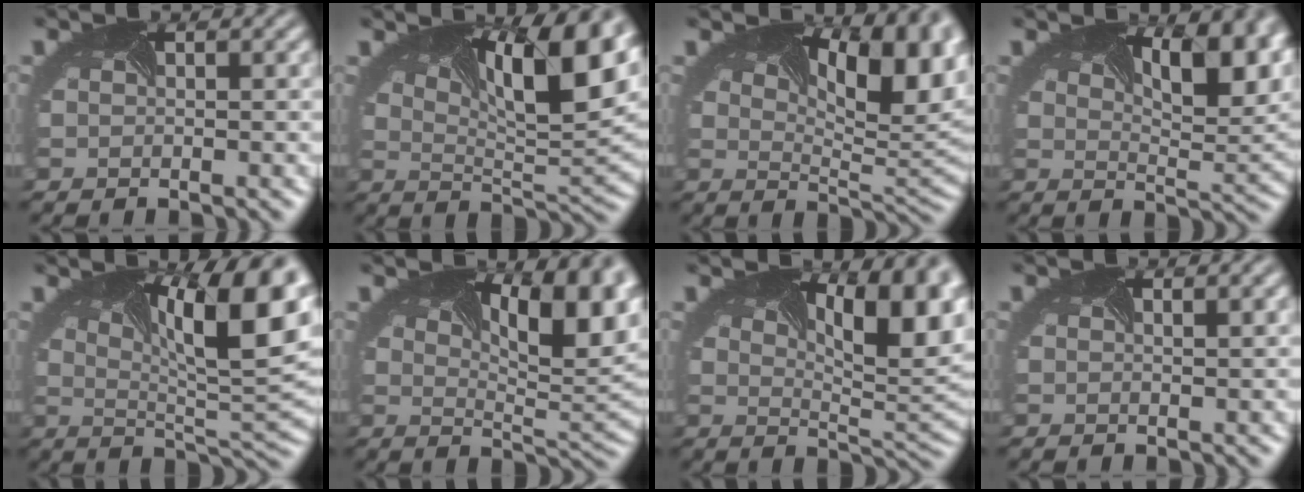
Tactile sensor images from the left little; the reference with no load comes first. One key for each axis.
{"total": 13.3, "fx": 5.5, "fy": 4.3, "fz": 11.3, "tx": -0.151, "ty": 0.025, "tz": 0.077}
{"total": 11.3, "fx": 4.2, "fy": 4.9, "fz": 9.3, "tx": -0.109, "ty": 0.015, "tz": 0.060}
{"total": 10.7, "fx": 4.7, "fy": 4.2, "fz": 8.7, "tx": -0.098, "ty": 0.027, "tz": 0.064}
{"total": 14.4, "fx": 4.5, "fy": 4.9, "fz": 12.8, "tx": -0.162, "ty": 0.022, "tz": 0.066}
{"total": 10.4, "fx": 3.9, "fy": 3.9, "fz": 8.8, "tx": -0.108, "ty": 0.013, "tz": 0.054}
{"total": 10.7, "fx": 3.7, "fy": 4.1, "fz": 9.2, "tx": -0.104, "ty": 0.017, "tz": 0.048}
{"total": 1.4, "fx": 0.8, "fy": 0.5, "fz": 1.0, "tx": -0.006, "ty": 0.013, "tz": -0.002}